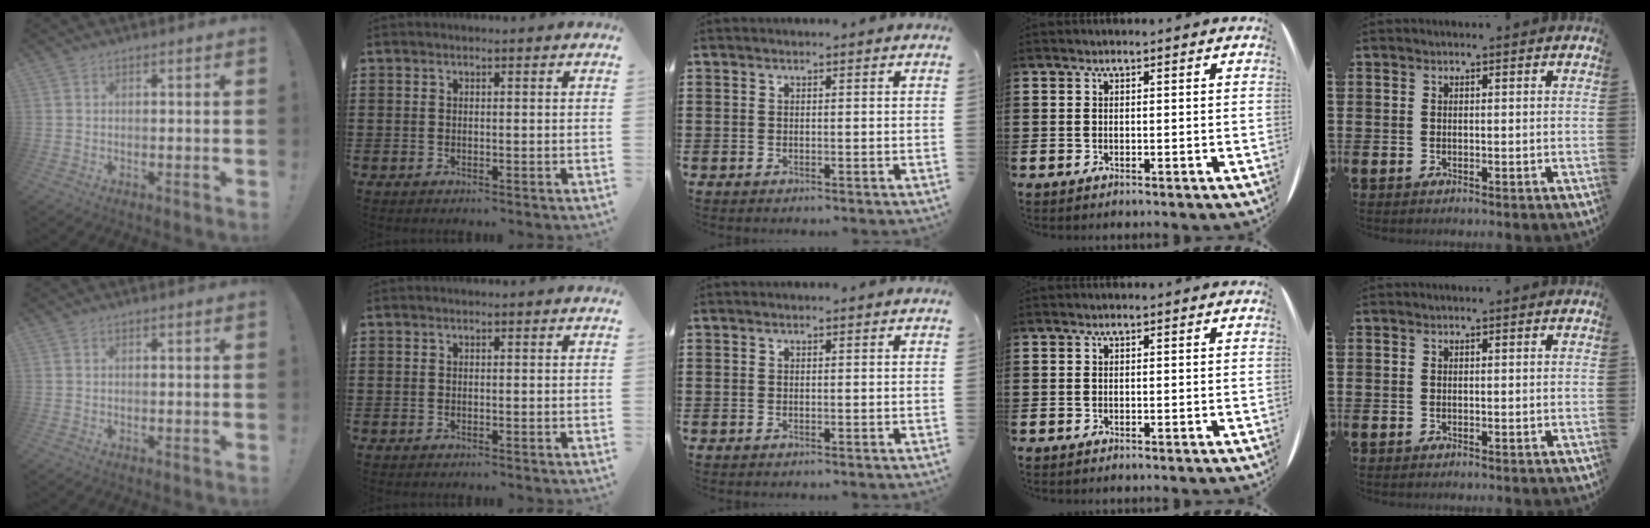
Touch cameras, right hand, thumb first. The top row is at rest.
{}